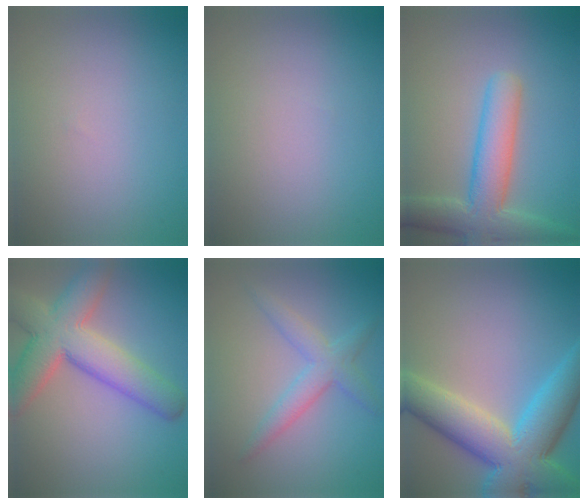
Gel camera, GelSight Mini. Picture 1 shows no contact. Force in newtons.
{"total": 0.0}
{"total": 6.7, "press": 6.7, "slide": 0.6}
{"total": 8.5, "press": 8.5, "slide": 0.5}
{"total": 3.1, "press": 3.1, "slide": 0.1}
{"total": 10.6, "press": 10.6, "slide": 0.5}